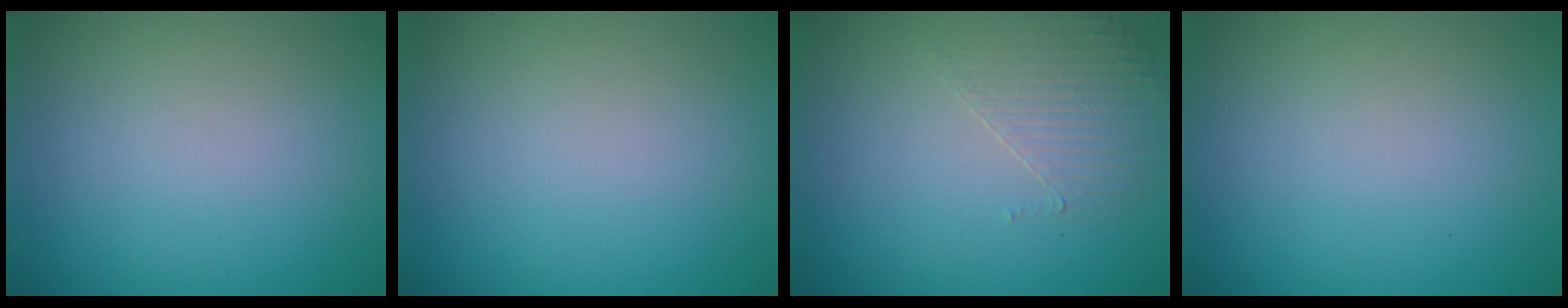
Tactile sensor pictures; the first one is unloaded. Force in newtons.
{"total": 0.0}
{"total": 1.7, "press": 0.9, "slide": 1.4}
{"total": 0.0}